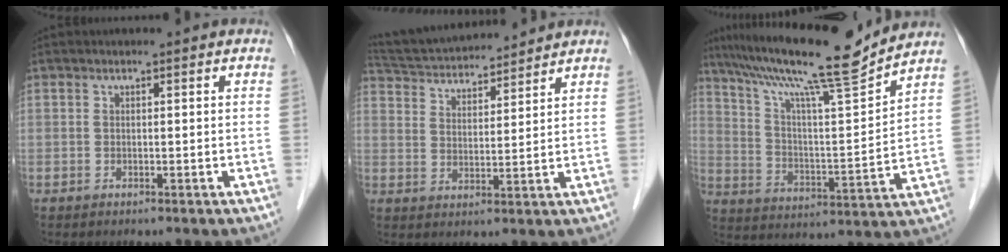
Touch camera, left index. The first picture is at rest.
{"total": 14.2, "force": [13.3, 2.2, 4.6], "torque": [-0.086, 0.031, 0.223]}
{"total": 18.1, "force": [15.4, -0.5, 9.5], "torque": [-0.165, -0.003, 0.248]}